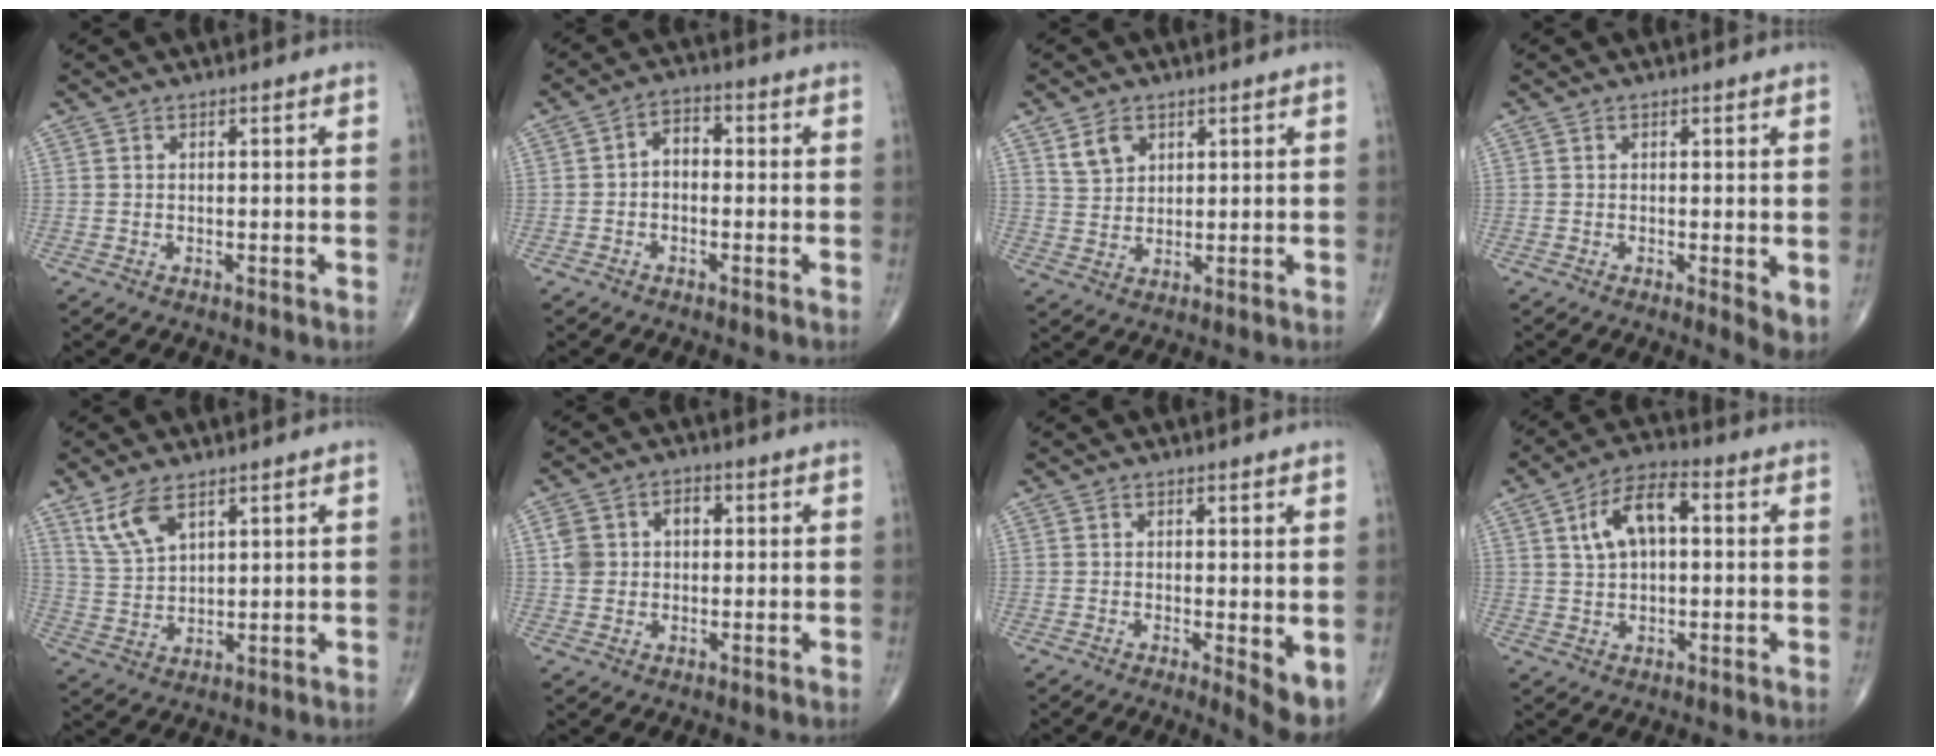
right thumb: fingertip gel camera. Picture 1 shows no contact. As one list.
[{"total": 4.1, "force": [-0.4, 2.8, 2.9], "torque": [-0.035, 0.020, -0.018]}, {"total": 4.7, "force": [2.6, 3.3, 2.2], "torque": [-0.027, -0.015, 0.055]}, {"total": 3.6, "force": [-0.2, 1.1, 3.5], "torque": [-0.050, -0.013, -0.005]}, {"total": 7.2, "force": [4.5, 3.2, 4.6], "torque": [-0.090, -0.016, 0.098]}, {"total": 6.5, "force": [1.0, 5.3, 3.7], "torque": [-0.049, 0.016, 0.018]}, {"total": 4.6, "force": [-0.2, 1.3, 4.4], "torque": [-0.062, -0.014, -0.005]}, {"total": 9.6, "force": [2.1, 5.1, 7.9], "torque": [-0.136, 0.019, 0.031]}]